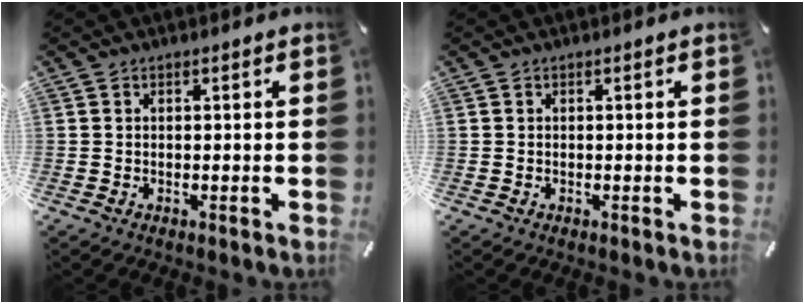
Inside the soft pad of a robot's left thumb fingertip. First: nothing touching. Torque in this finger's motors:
{"motor_torque": [-0.01, 0.01, -0.01, 0.00, 0.00]}